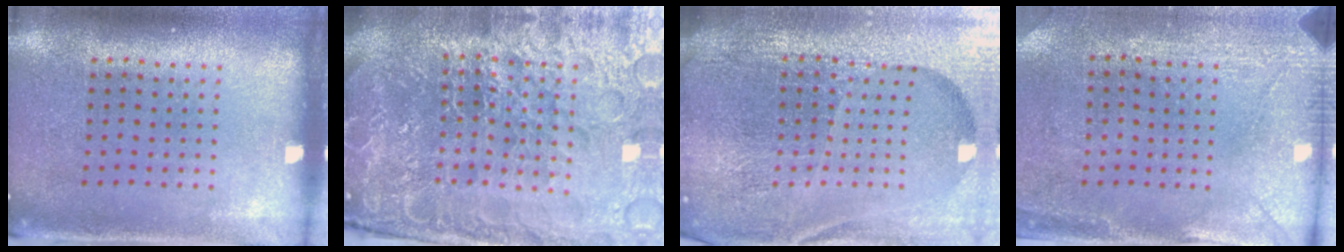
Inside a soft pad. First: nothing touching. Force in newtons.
{"total": 6.9, "press": 6.1, "slide": 3.2}
{"total": 6.8, "press": 5.9, "slide": 3.4}
{"total": 2.9, "press": 2.4, "slide": 1.6}